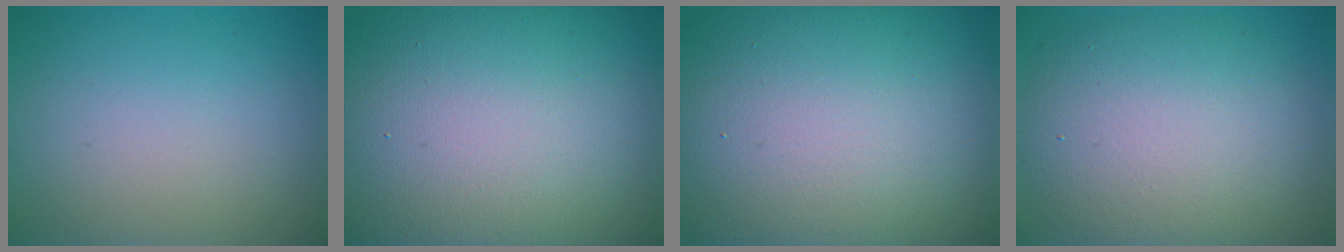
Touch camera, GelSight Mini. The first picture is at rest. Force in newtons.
{"total": 23.3, "press": 23.3, "slide": 1.2}
{"total": 21.0, "press": 21.0, "slide": 1.1}
{"total": 9.8, "press": 9.8, "slide": 0.3}